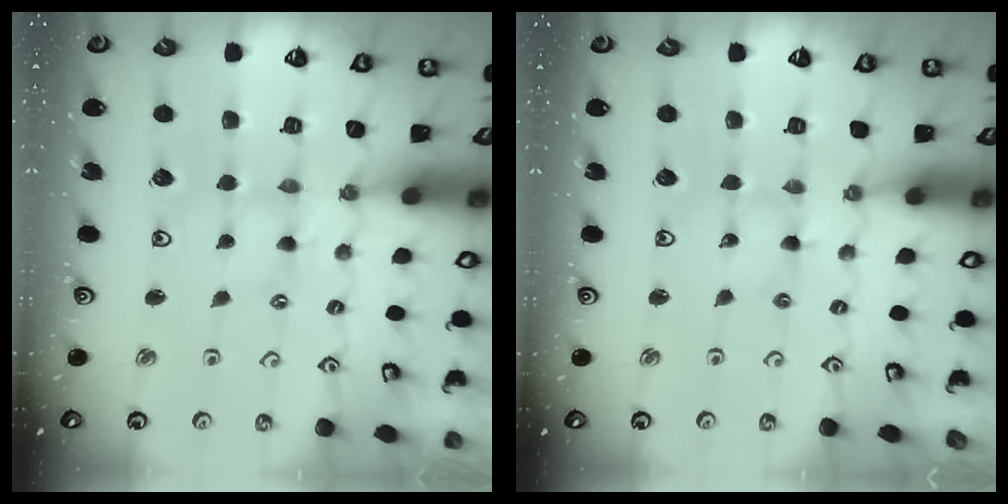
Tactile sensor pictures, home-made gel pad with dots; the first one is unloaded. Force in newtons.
{"total": 0.0}